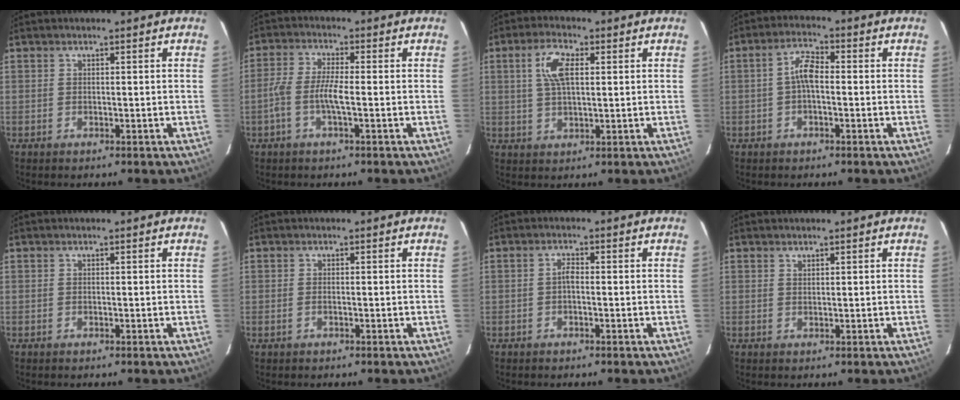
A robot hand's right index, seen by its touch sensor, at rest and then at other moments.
{"total": 4.9, "force": [-1.6, 0.5, 4.7], "torque": [-0.104, 0.005, -0.034]}
{"total": 6.5, "force": [1.8, 2.8, 5.5], "torque": [-0.105, 0.010, 0.035]}
{"total": 4.0, "force": [-0.6, 1.6, 3.6], "torque": [-0.075, 0.015, -0.013]}
{"total": 0.0}
{"total": 1.0, "force": [-0.3, 0.6, 0.7], "torque": [-0.016, -0.001, -0.006]}
{"total": 1.4, "force": [-0.4, 0.6, 1.2], "torque": [-0.024, 0.007, -0.009]}
{"total": 0.7, "force": [0.7, 0.3, 0.1], "torque": [-0.003, 0.001, 0.013]}